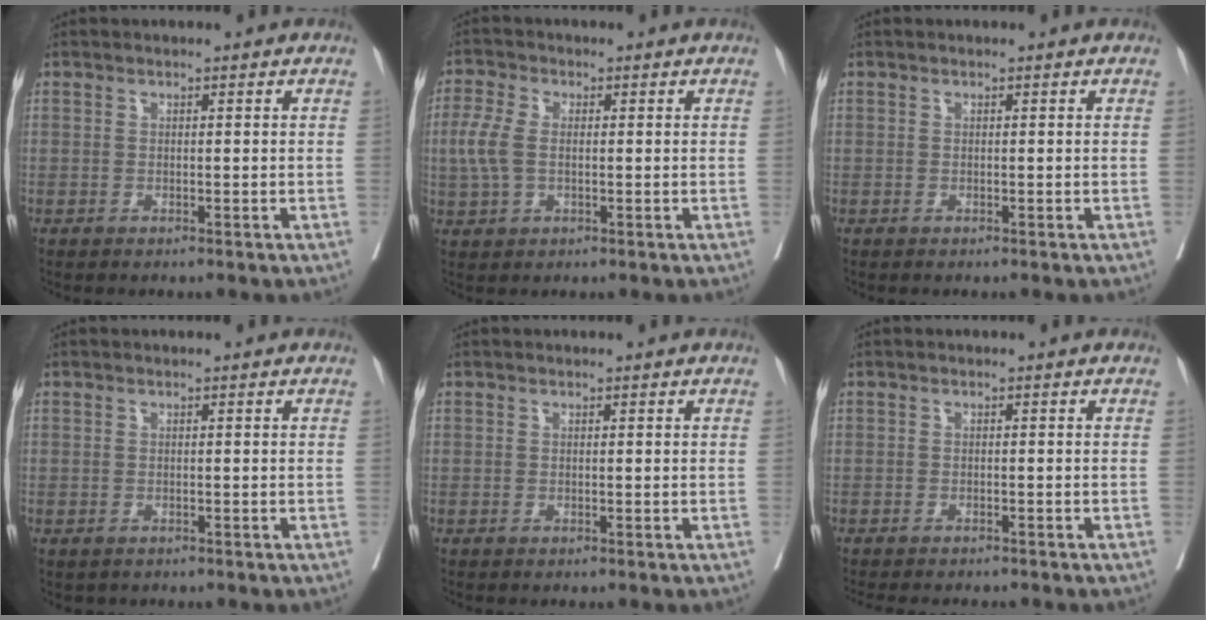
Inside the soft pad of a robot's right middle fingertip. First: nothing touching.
{"total": 4.9, "force": [0.0, 2.7, 4.1], "torque": [-0.120, 0.006, -0.003]}
{"total": 0.0}
{"total": 0.7, "force": [-0.5, 0.5, 0.1], "torque": [-0.009, 0.001, -0.003]}
{"total": 0.0}
{"total": 6.8, "force": [-6.1, 1.1, 2.8], "torque": [-0.026, -0.002, -0.081]}